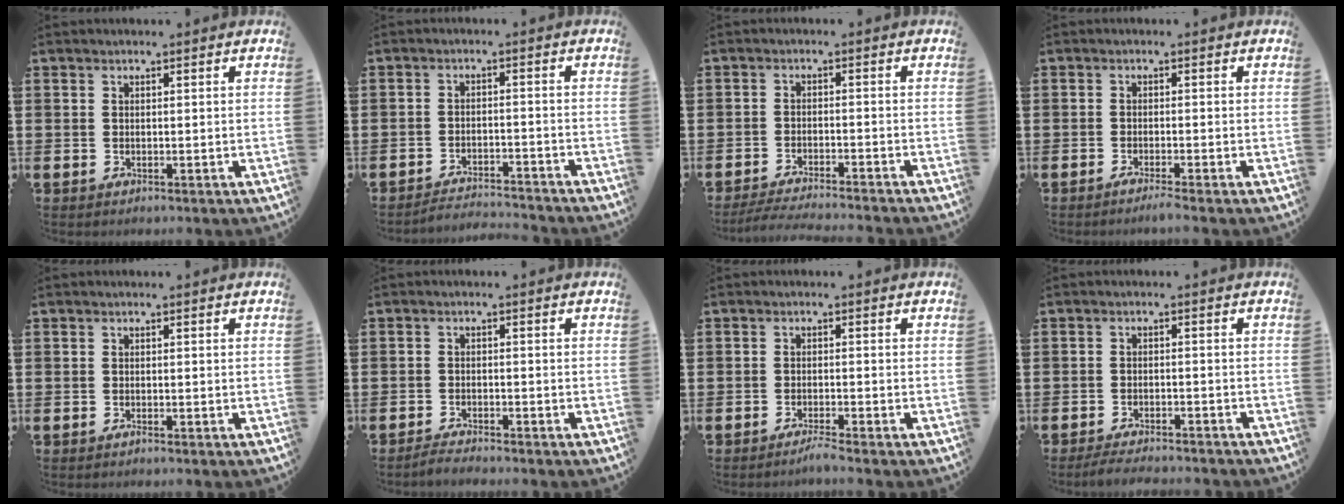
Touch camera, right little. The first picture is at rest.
{"total": 2.7, "force": [-2.7, -0.1, 0.0], "torque": [-0.004, 0.004, -0.058]}
{"total": 2.9, "force": [-2.7, -0.3, 0.9], "torque": [-0.013, -0.003, -0.053]}
{"total": 1.2, "force": [-0.9, -0.1, 0.8], "torque": [-0.012, -0.002, -0.017]}
{"total": 0.0}
{"total": 1.6, "force": [-1.6, -0.1, 0.3], "torque": [-0.007, 0.002, -0.031]}
{"total": 1.5, "force": [-1.3, -0.1, 0.8], "torque": [-0.012, 0.000, -0.024]}
{"total": 2.2, "force": [-2.2, 0.0, 0.6], "torque": [-0.010, 0.007, -0.043]}